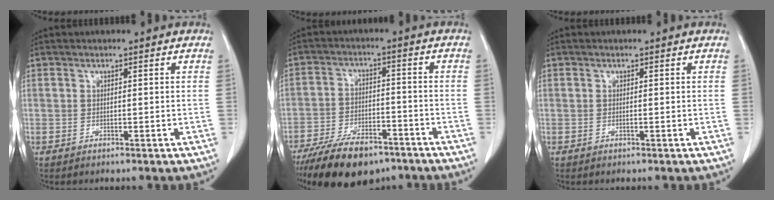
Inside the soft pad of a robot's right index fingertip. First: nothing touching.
{"total": 13.6, "force": [-10.3, 5.2, 7.3], "torque": [-0.120, -0.011, -0.167]}
{"total": 0.0}